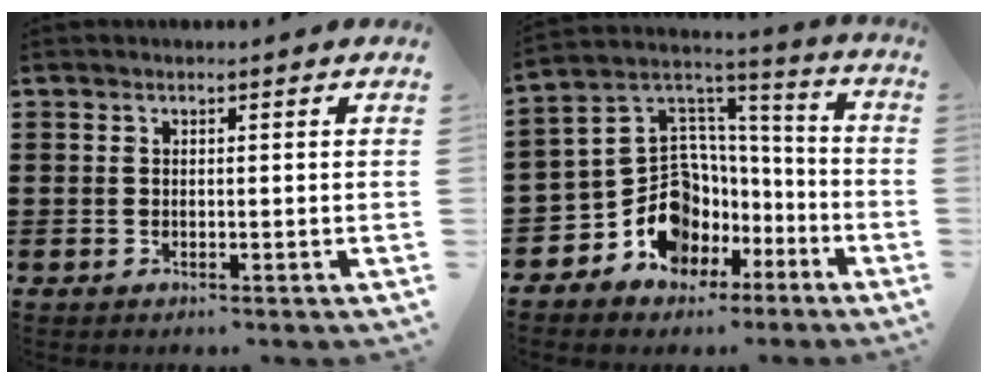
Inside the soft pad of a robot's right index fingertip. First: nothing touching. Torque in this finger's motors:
{"motor_torque": [1.26, 0.88, 0.46, 0.09]}